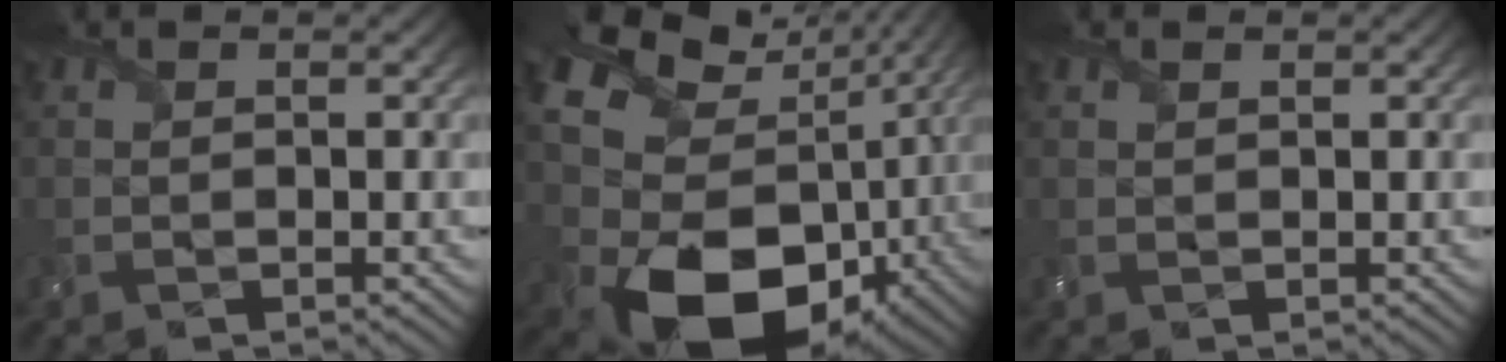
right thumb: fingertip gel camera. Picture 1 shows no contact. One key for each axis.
{"total": 18.5, "fx": -1.1, "fy": 14.3, "fz": 11.7, "tx": -0.238, "ty": -0.055, "tz": 0.016}
{"total": 0.5, "fx": 0.4, "fy": 0.3, "fz": 0.3, "tx": -0.012, "ty": 0.000, "tz": 0.008}